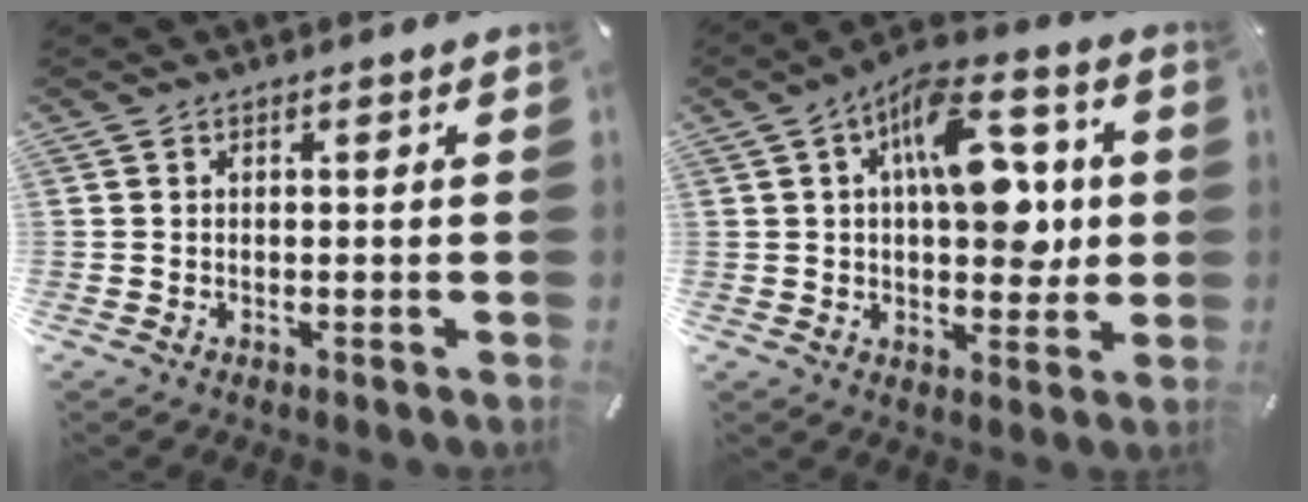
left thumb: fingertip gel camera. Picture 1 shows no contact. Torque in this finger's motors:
{"motor_torque": [2.21, 2.39, 1.88, -0.89, 0.21]}